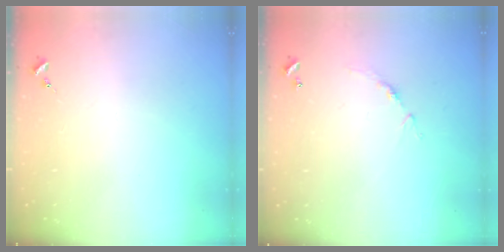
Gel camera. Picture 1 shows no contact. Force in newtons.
{"total": 5.1, "press": 5.1, "slide": 0.4}